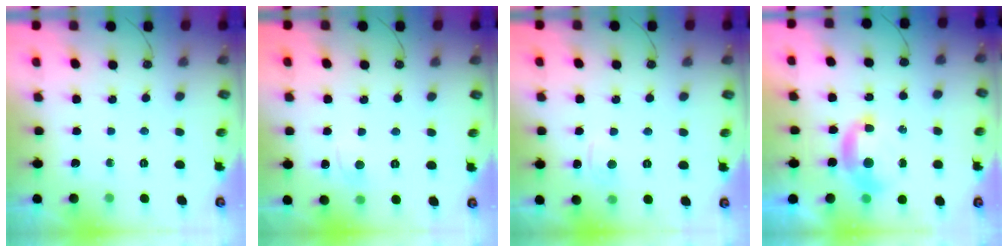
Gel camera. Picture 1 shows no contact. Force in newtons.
{"total": 1.2, "press": 1.2, "slide": 0.3}
{"total": 2.0, "press": 1.9, "slide": 0.6}
{"total": 1.7, "press": 1.6, "slide": 0.7}